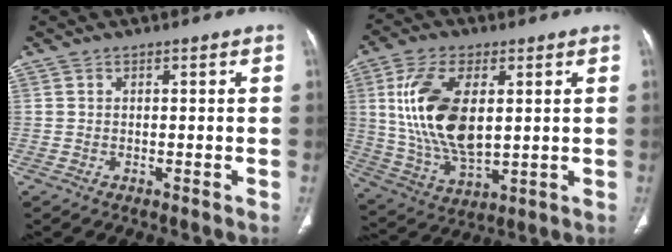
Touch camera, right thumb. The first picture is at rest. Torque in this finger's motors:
{"motor_torque": [1.76, 2.49, 1.96, 0.50, 0.68]}